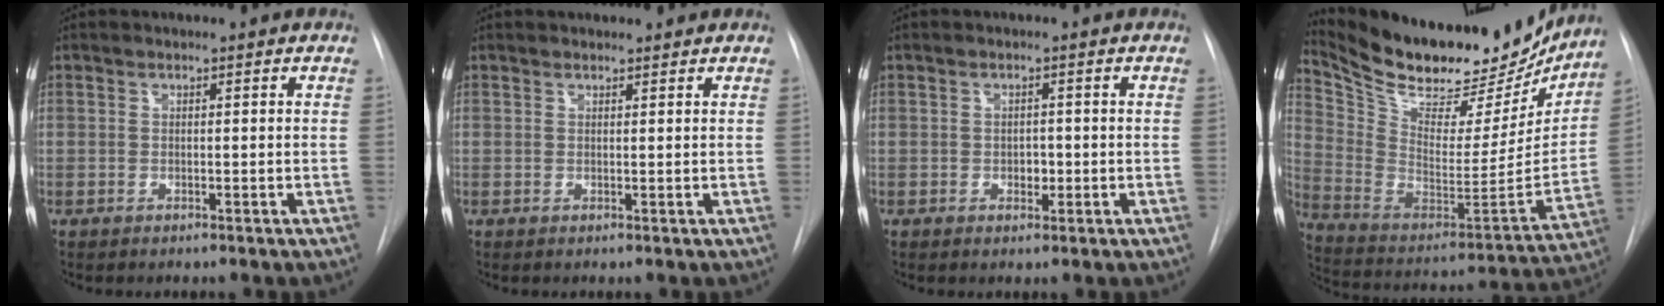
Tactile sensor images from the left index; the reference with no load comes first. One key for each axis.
{"total": 2.8, "fx": 2.6, "fy": 0.6, "fz": 0.5, "tx": -0.007, "ty": 0.021, "tz": 0.036}
{"total": 1.6, "fx": -0.3, "fy": 1.2, "fz": 1.0, "tx": -0.014, "ty": 0.002, "tz": -0.002}
{"total": 27.2, "fx": 23.6, "fy": 8.5, "fz": 10.4, "tx": -0.188, "ty": -0.030, "tz": 0.353}